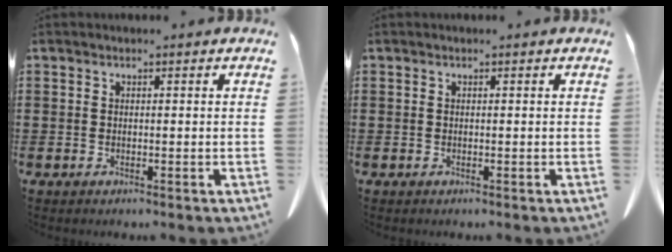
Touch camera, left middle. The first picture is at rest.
{"total": 0.0}